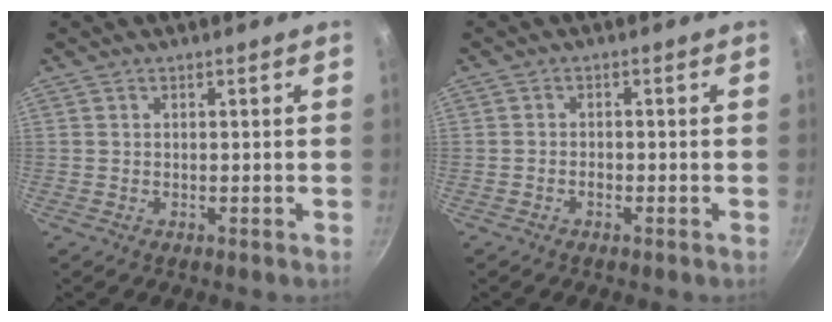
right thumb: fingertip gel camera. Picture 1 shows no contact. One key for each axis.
{"total": 1.2, "fx": -0.7, "fy": 0.7, "fz": 0.7, "tx": -0.012, "ty": 0.011, "tz": -0.014}